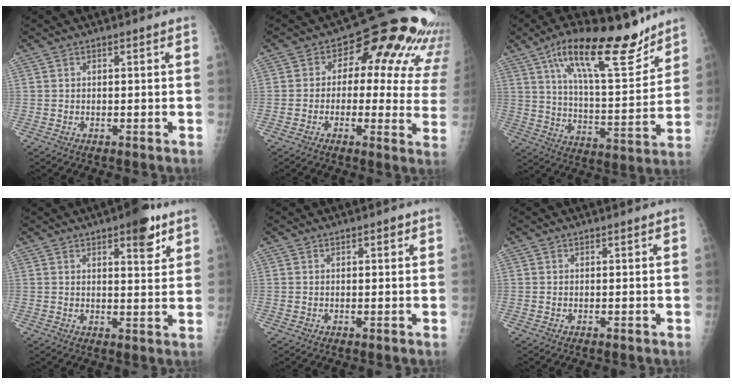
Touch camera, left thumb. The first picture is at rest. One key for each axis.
{"total": 19.6, "fx": 8.3, "fy": 10.7, "fz": 14.2, "tx": -0.128, "ty": 0.006, "tz": 0.082}
{"total": 19.7, "fx": 13.3, "fy": 6.2, "fz": 13.2, "tx": -0.181, "ty": -0.069, "tz": 0.223}
{"total": 7.2, "fx": 4.3, "fy": 2.5, "fz": 5.3, "tx": -0.053, "ty": -0.021, "tz": 0.055}
{"total": 1.0, "fx": 0.6, "fy": 0.4, "fz": 0.7, "tx": -0.005, "ty": -0.001, "tz": 0.008}
{"total": 0.0}